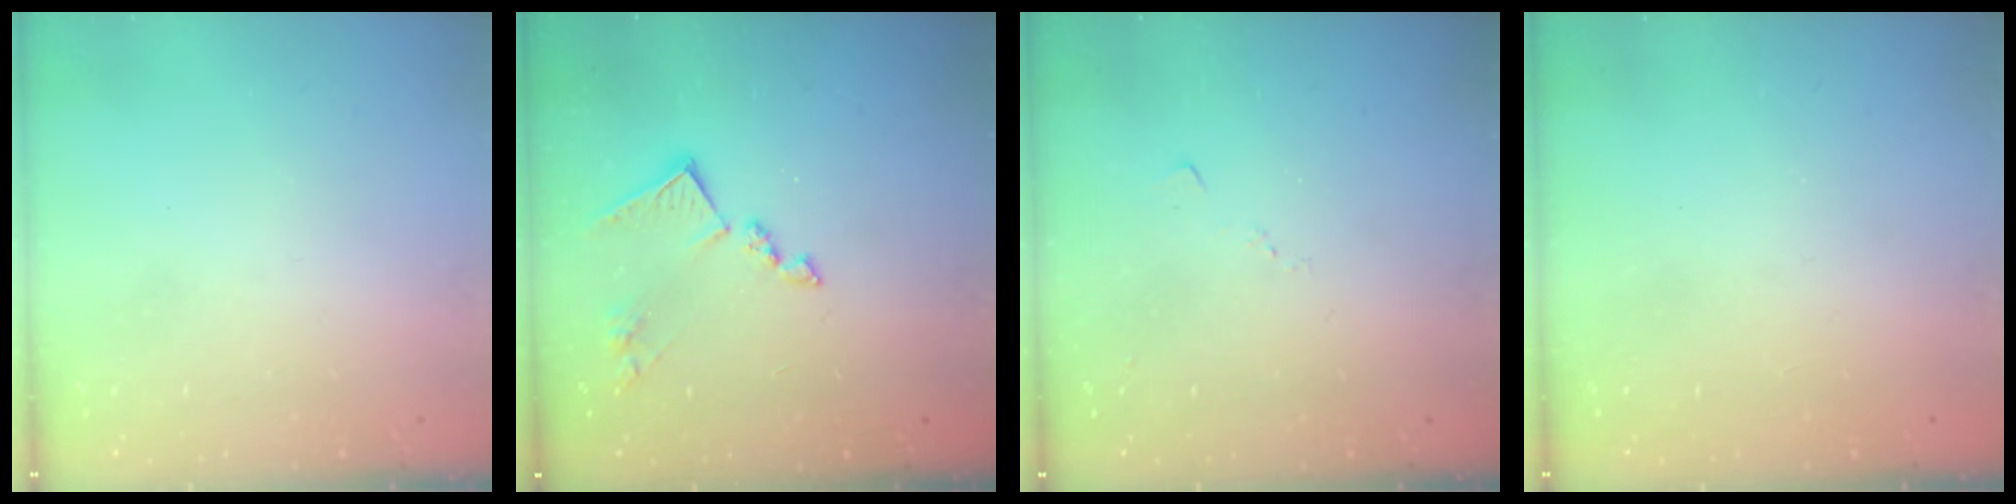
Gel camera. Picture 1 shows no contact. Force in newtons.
{"total": 12.8, "press": 12.8, "slide": 0.8}
{"total": 6.3, "press": 6.2, "slide": 0.6}
{"total": 1.1, "press": 1.0, "slide": 0.1}